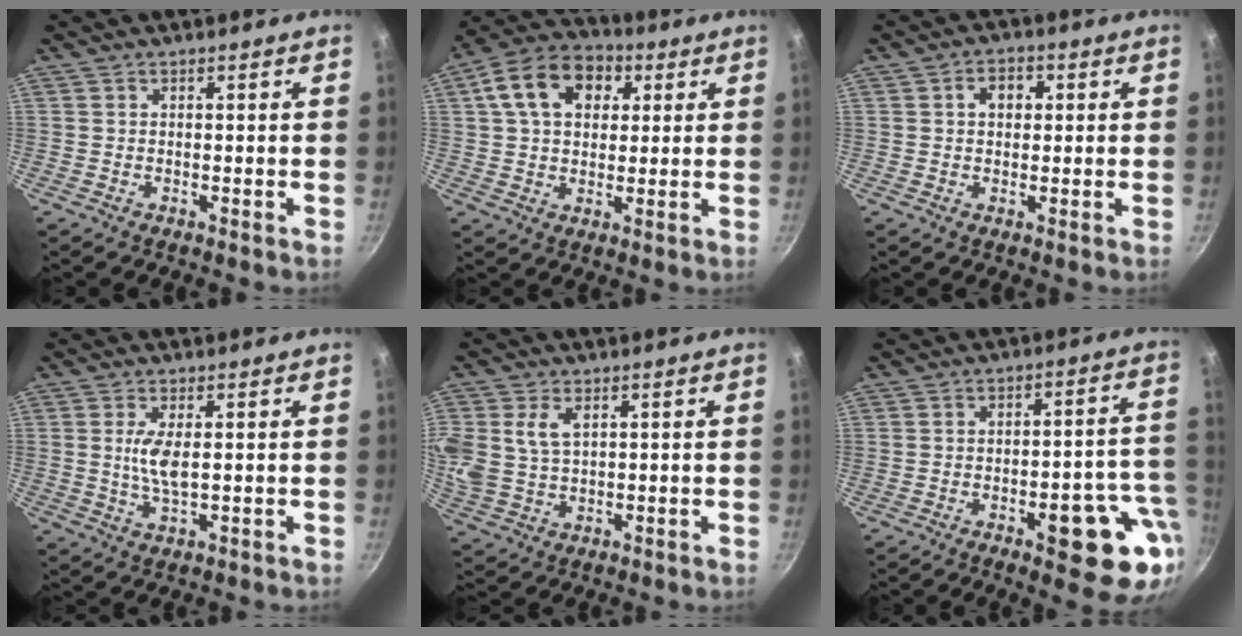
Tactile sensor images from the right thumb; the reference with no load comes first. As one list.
[{"total": 14.0, "force": [4.4, 10.0, 8.9], "torque": [-0.132, 0.018, 0.056]}, {"total": 4.3, "force": [1.0, 3.2, 2.7], "torque": [-0.020, 0.010, 0.011]}, {"total": 5.2, "force": [0.7, 1.8, 4.8], "torque": [-0.101, -0.004, 0.015]}, {"total": 11.3, "force": [3.2, 7.9, 7.5], "torque": [-0.170, 0.007, 0.068]}, {"total": 15.3, "force": [-5.6, 5.7, 13.0], "torque": [-0.118, 0.033, -0.069]}]